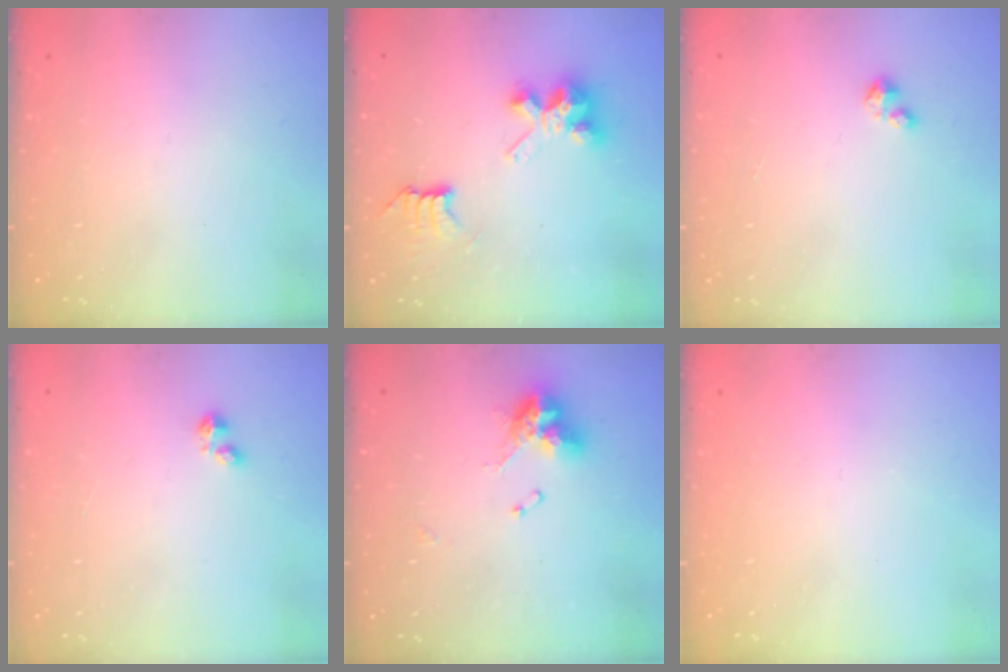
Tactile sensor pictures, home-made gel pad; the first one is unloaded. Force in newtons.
{"total": 6.4, "press": 6.4, "slide": 0.1}
{"total": 1.7, "press": 1.7, "slide": 0.2}
{"total": 2.4, "press": 2.4, "slide": 0.3}
{"total": 11.3, "press": 11.2, "slide": 1.0}
{"total": 0.0}